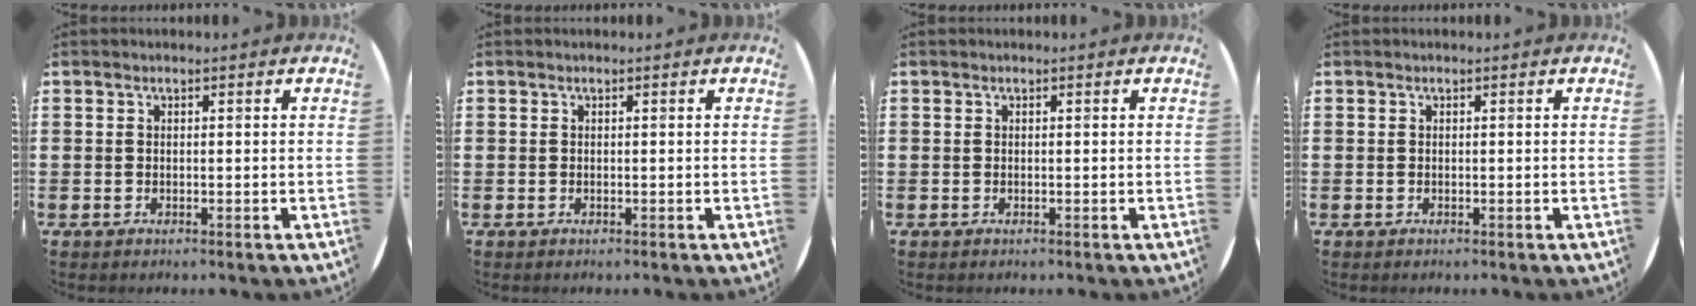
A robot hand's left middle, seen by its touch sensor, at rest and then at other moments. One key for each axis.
{"total": 0.0}
{"total": 0.0}
{"total": 0.0}